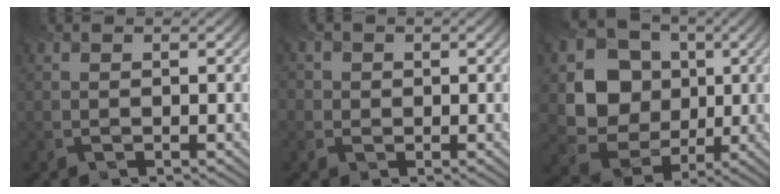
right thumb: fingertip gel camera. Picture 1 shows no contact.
{"total": 2.5, "force": [0.6, 2.3, 0.6], "torque": [-0.015, 0.001, 0.000]}
{"total": 10.7, "force": [1.4, 9.4, 4.9], "torque": [-0.113, -0.014, 0.013]}